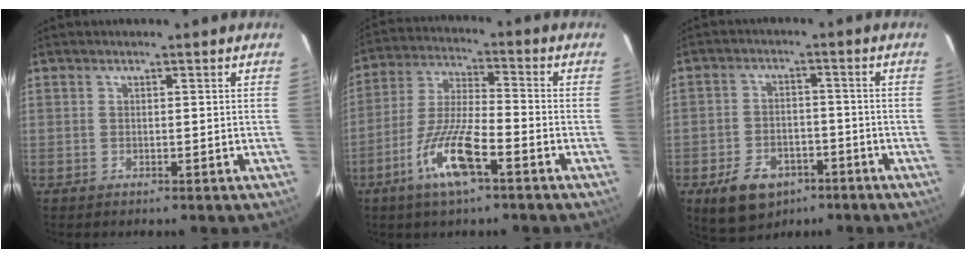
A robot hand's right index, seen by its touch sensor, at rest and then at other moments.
{"total": 11.1, "force": [-5.6, 1.8, 9.4], "torque": [-0.192, -0.009, -0.107]}
{"total": 8.2, "force": [-4.6, 5.4, 4.2], "torque": [-0.082, 0.000, -0.065]}